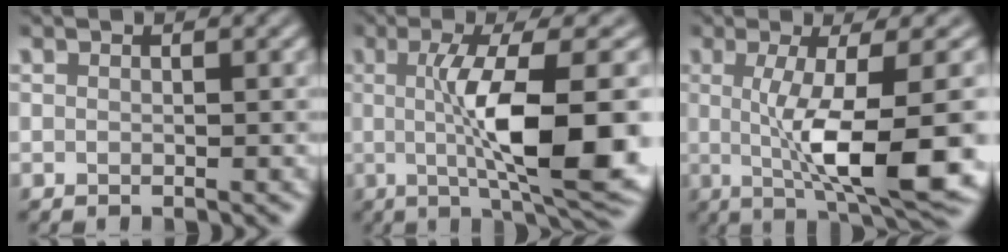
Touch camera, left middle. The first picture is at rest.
{"total": 10.9, "force": [-0.5, 2.5, 10.6], "torque": [-0.161, -0.007, -0.002]}
{"total": 10.9, "force": [-1.1, 2.5, 10.6], "torque": [-0.161, -0.013, -0.013]}